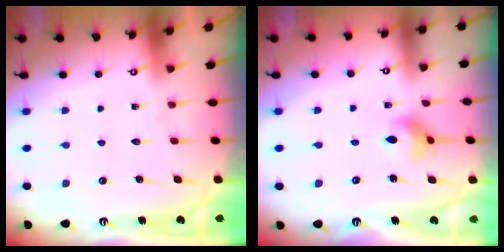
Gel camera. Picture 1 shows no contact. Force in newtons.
{"total": 6.6, "press": 6.5, "slide": 0.9}